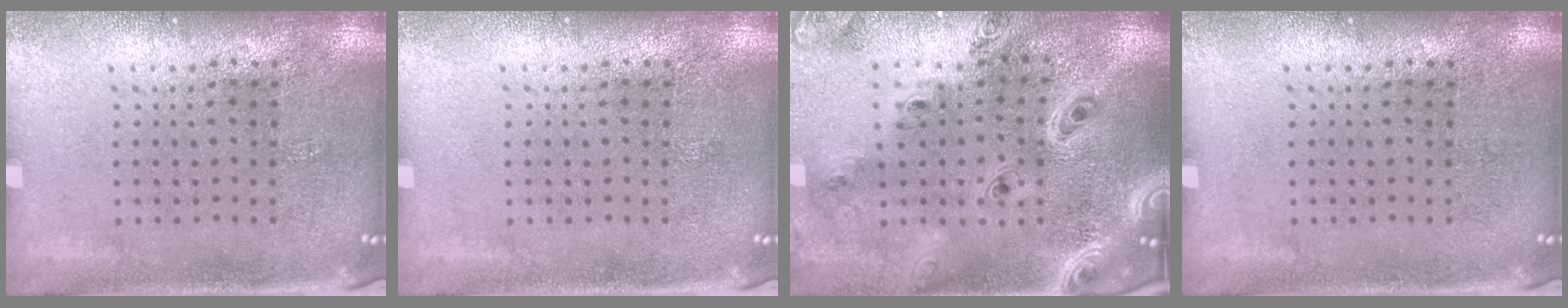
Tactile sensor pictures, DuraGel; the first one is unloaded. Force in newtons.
{"total": 0.0}
{"total": 2.5, "press": 2.2, "slide": 1.2}
{"total": 0.0}